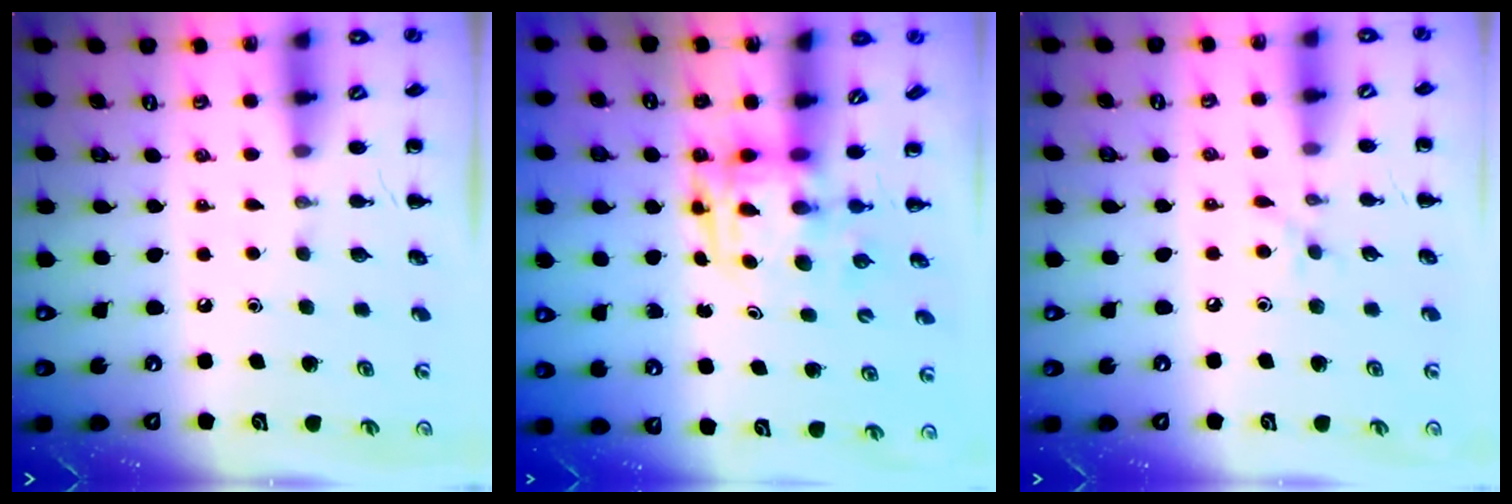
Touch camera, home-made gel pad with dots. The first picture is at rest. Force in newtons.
{"total": 3.9, "press": 3.8, "slide": 0.7}
{"total": 5.4, "press": 4.9, "slide": 2.1}